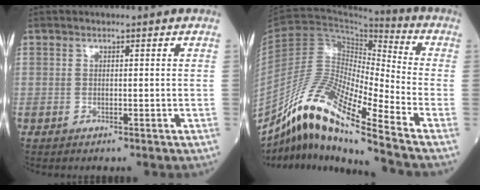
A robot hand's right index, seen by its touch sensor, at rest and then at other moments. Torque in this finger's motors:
{"motor_torque": [1.21, -0.92, 0.24, 0.07]}